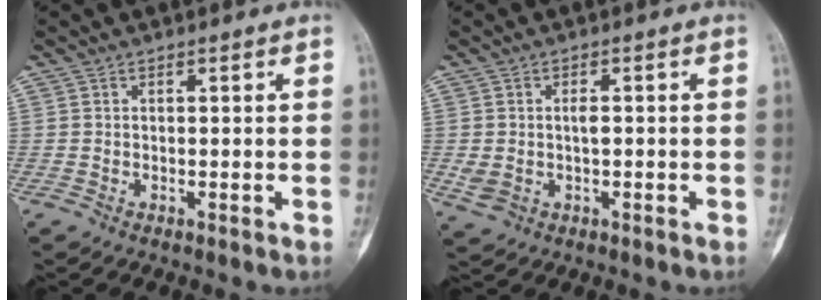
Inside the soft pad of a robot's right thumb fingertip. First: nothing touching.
{"total": 4.4, "force": [-0.4, 2.8, 3.3], "torque": [-0.068, 0.006, 0.001]}